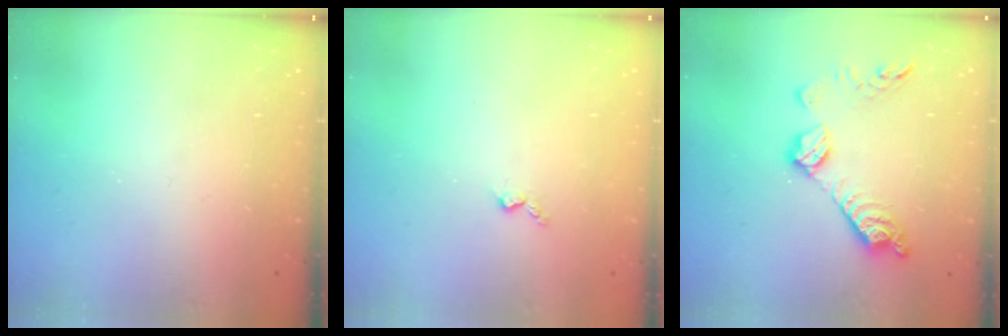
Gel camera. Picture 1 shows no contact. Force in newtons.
{"total": 2.9, "press": 2.9, "slide": 0.5}
{"total": 11.8, "press": 11.8, "slide": 0.3}